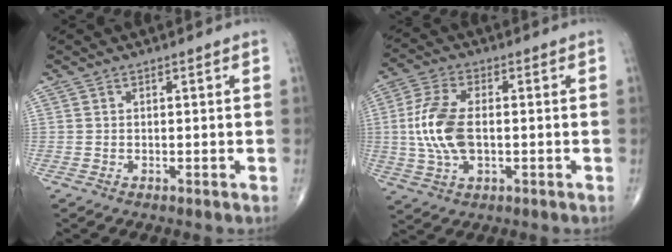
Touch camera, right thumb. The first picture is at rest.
{"total": 11.1, "force": [-0.2, 5.8, 9.4], "torque": [-0.203, 0.008, -0.005]}